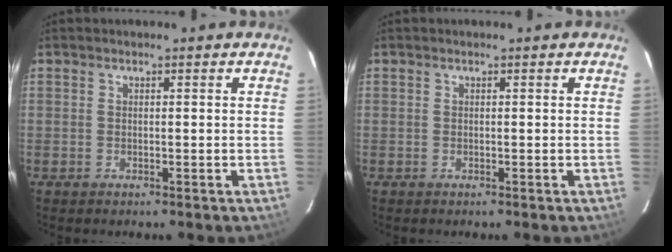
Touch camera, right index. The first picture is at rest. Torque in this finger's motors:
{"motor_torque": [0.00, 0.00, 0.00, 0.00]}